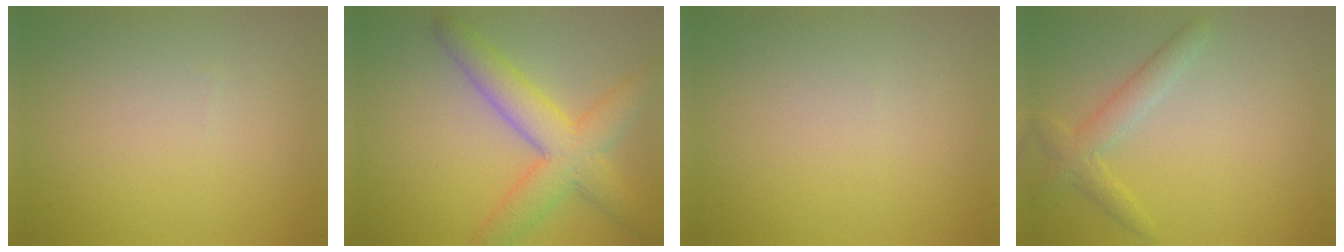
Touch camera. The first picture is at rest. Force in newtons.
{"total": 6.1, "press": 6.1, "slide": 0.2}
{"total": 0.0}
{"total": 2.4, "press": 2.4, "slide": 0.2}